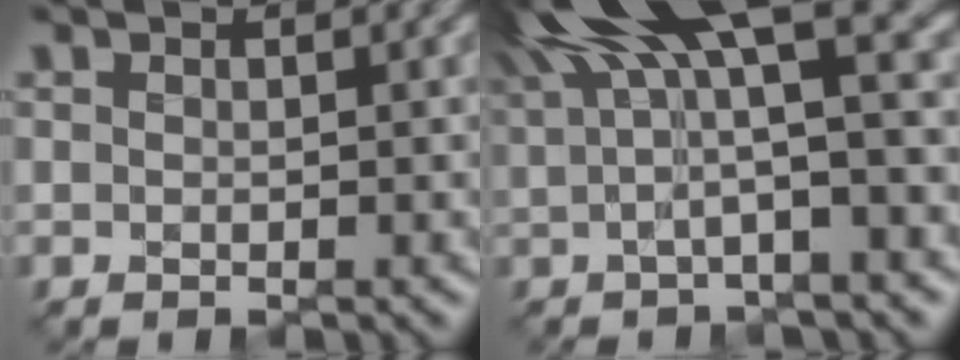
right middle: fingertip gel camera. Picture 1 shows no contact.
{"total": 11.4, "force": [4.9, 2.9, 9.9], "torque": [-0.170, 0.027, 0.082]}